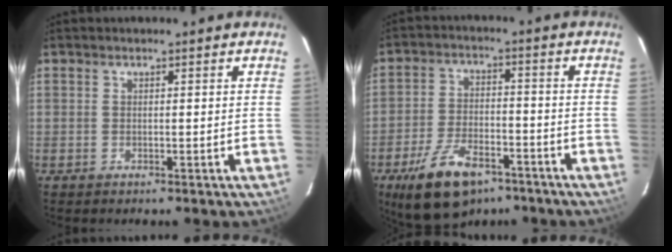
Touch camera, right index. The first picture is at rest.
{"total": 13.8, "force": [-8.9, 6.5, 8.2], "torque": [-0.174, -0.010, -0.149]}